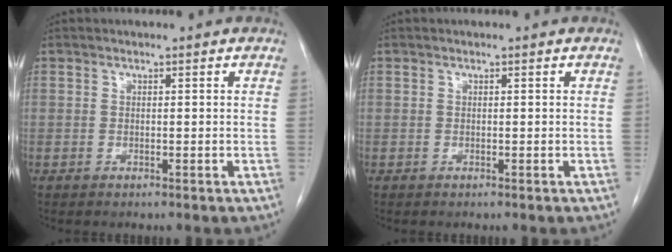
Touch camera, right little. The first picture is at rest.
{"total": 0.0}